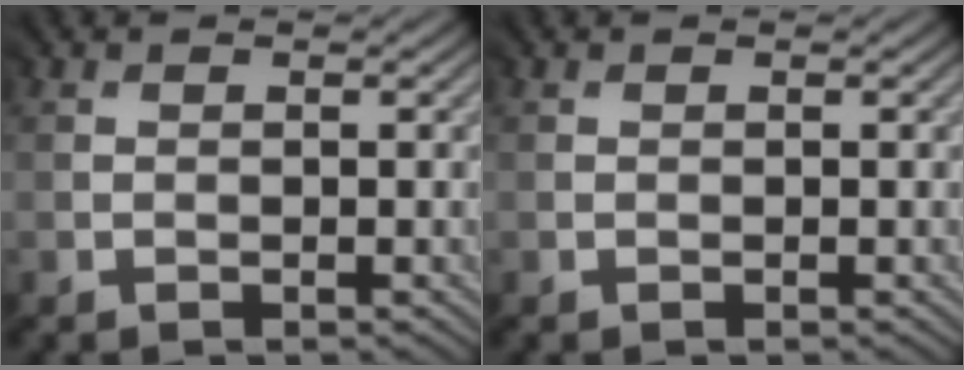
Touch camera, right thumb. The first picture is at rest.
{"total": 0.0}